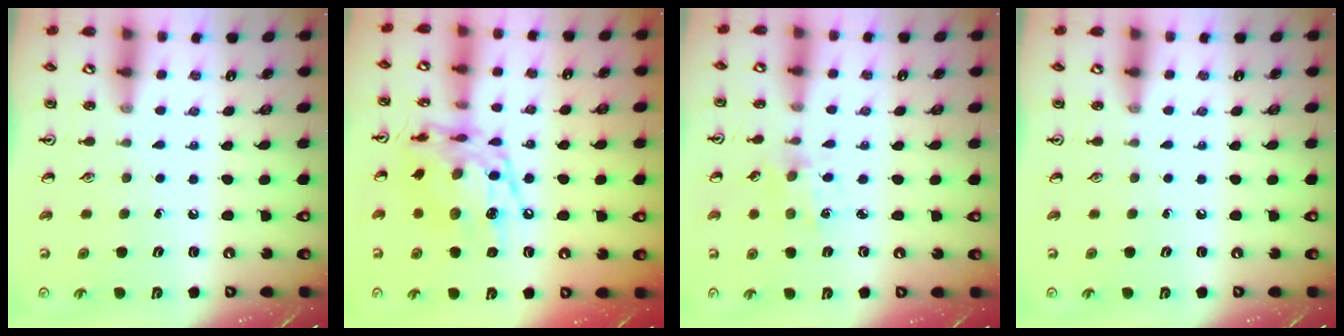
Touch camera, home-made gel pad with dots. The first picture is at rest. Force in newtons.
{"total": 15.5, "press": 15.5, "slide": 1.3}
{"total": 1.3, "press": 1.3, "slide": 0.2}
{"total": 0.0}